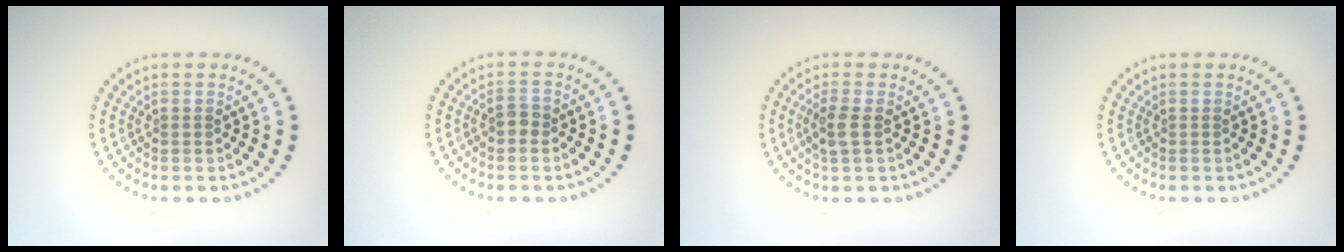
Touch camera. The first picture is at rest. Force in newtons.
{"total": 1.3, "press": 1.3, "slide": 0.4}
{"total": 2.0, "press": 1.9, "slide": 0.6}
{"total": 0.0}